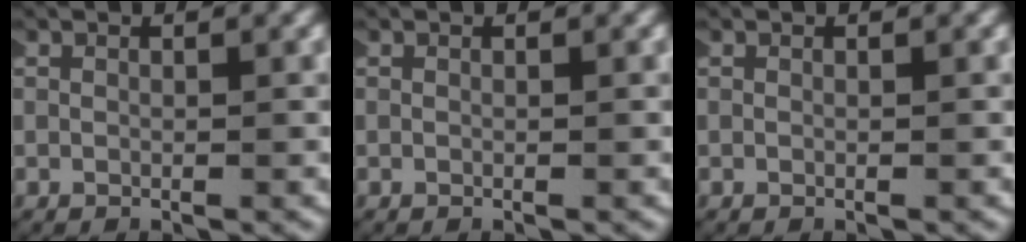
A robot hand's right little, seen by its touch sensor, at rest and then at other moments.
{"total": 0.0}
{"total": 0.0}